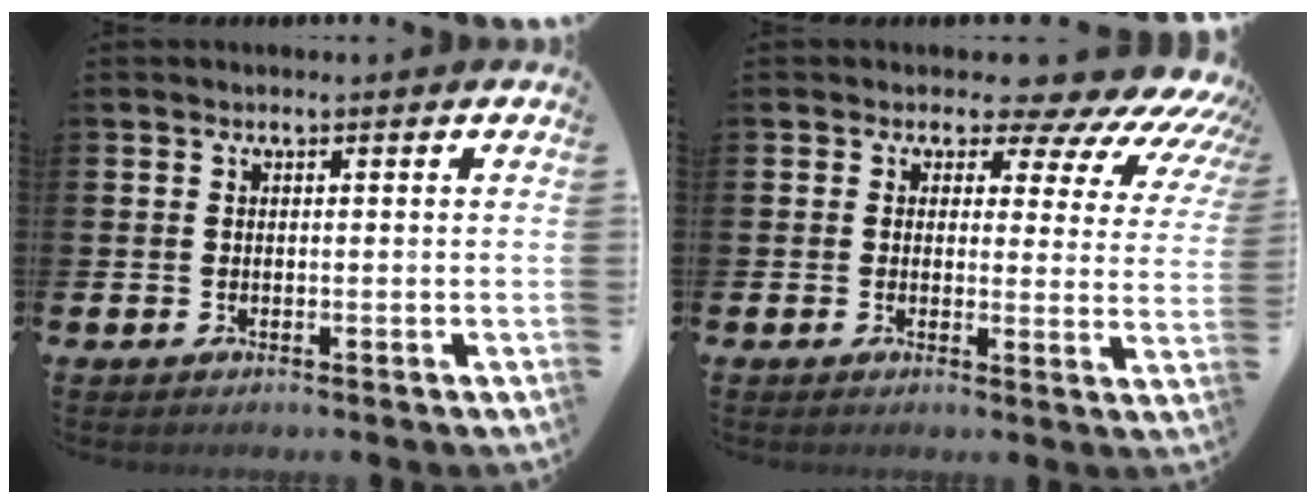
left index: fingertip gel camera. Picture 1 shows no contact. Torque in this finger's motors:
{"motor_torque": [1.55, -0.60, 0.38, 0.00]}